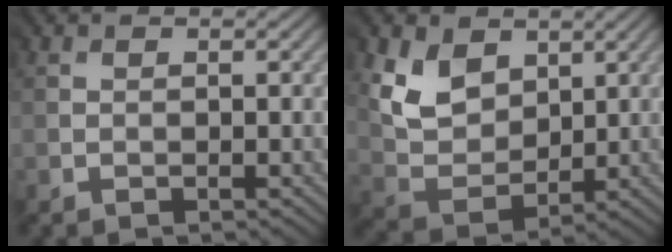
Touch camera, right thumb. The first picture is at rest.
{"total": 6.6, "force": [3.7, 4.7, 2.9], "torque": [-0.095, -0.009, 0.067]}